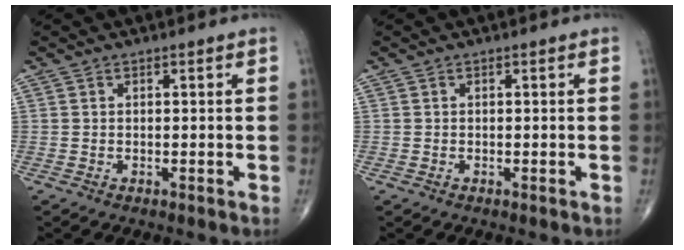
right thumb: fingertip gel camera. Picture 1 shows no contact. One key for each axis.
{"total": 0.0}